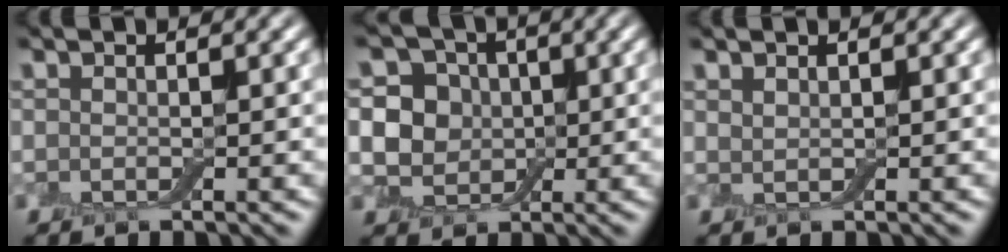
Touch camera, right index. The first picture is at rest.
{"total": 6.8, "force": [0.7, 6.1, 3.0], "torque": [-0.041, 0.029, -0.015]}
{"total": 0.6, "force": [0.5, 0.2, 0.1], "torque": [-0.005, 0.002, 0.013]}